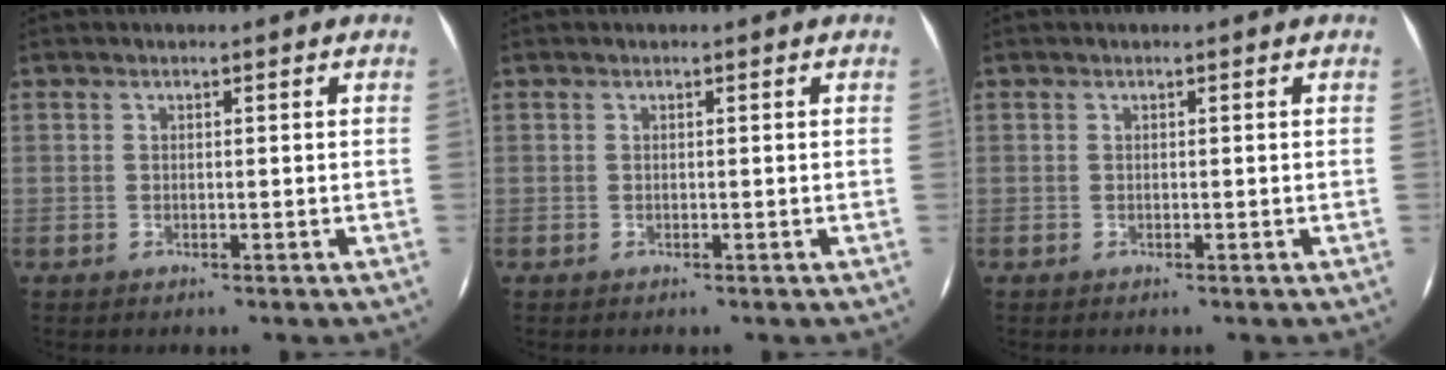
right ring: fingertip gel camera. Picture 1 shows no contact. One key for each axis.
{"total": 0.0}
{"total": 0.0}